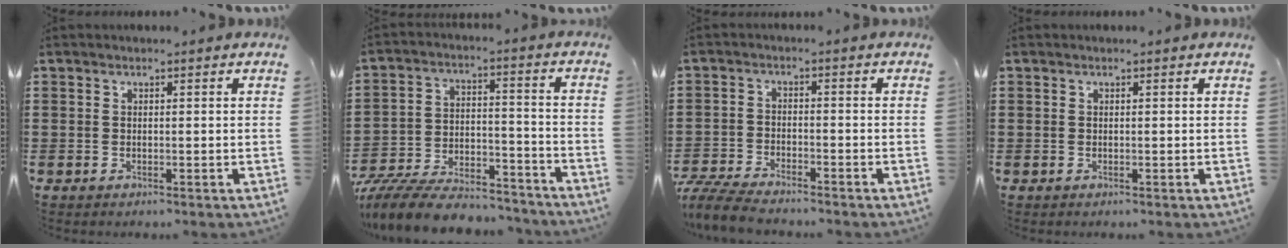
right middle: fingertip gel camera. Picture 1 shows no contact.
{"total": 10.0, "force": [-9.5, 1.8, 2.6], "torque": [-0.047, 0.024, -0.184]}
{"total": 5.7, "force": [-5.4, 0.8, 1.5], "torque": [-0.048, -0.002, -0.112]}
{"total": 0.0}